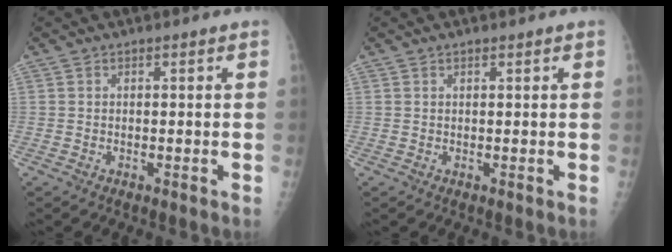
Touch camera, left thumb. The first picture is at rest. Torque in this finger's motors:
{"motor_torque": [-0.08, 0.05, -0.47, -0.18, -0.08]}